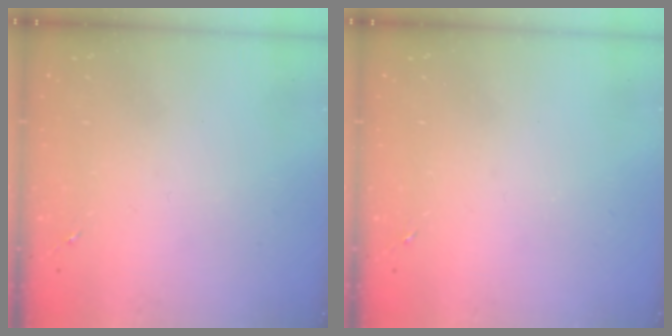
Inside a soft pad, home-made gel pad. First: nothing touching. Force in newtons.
{"total": 0.0}